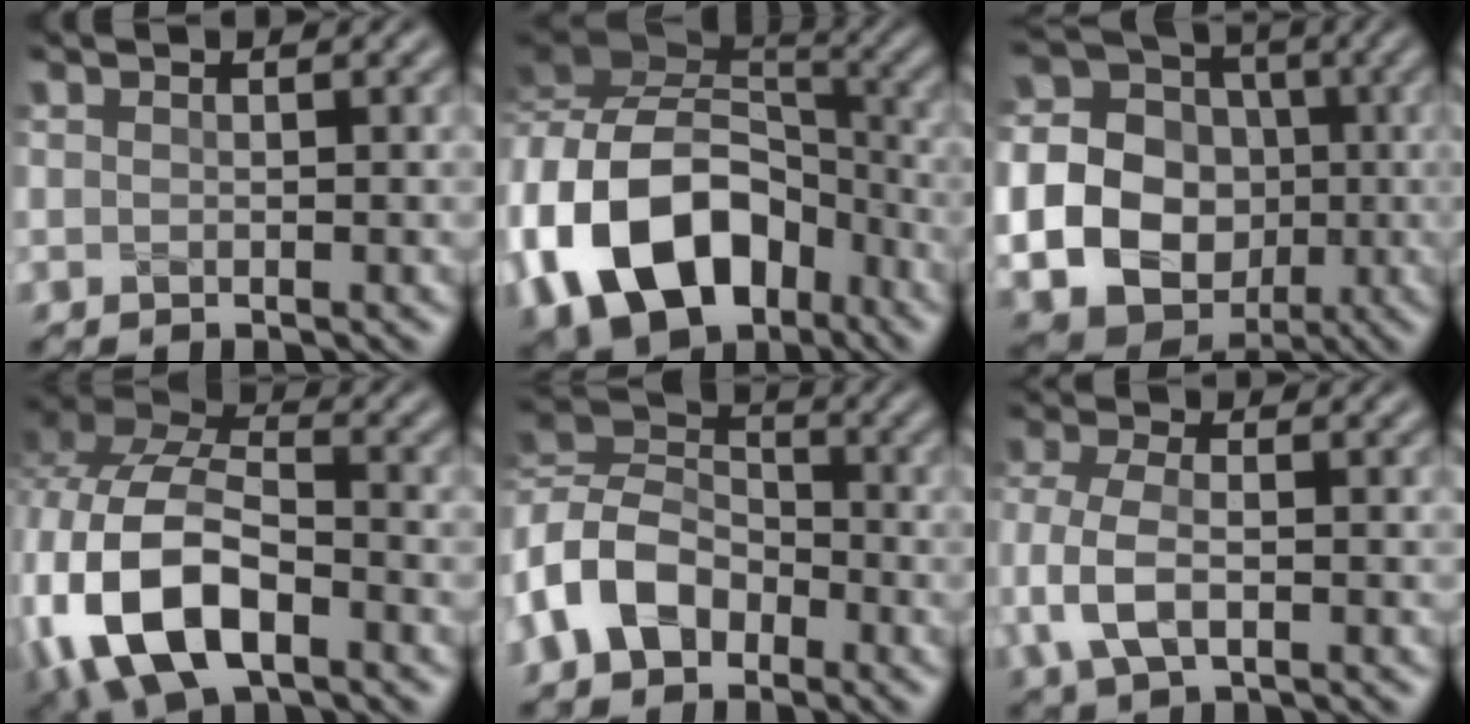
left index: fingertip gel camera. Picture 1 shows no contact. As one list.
[{"total": 13.8, "force": [-4.7, 9.5, 8.9], "torque": [-0.183, -0.012, -0.081]}, {"total": 21.6, "force": [-3.7, 20.3, 6.6], "torque": [-0.182, -0.020, -0.094]}, {"total": 12.4, "force": [-3.8, 7.2, 9.3], "torque": [-0.214, -0.016, -0.071]}, {"total": 7.1, "force": [-2.6, 5.1, 4.1], "torque": [-0.088, 0.011, -0.072]}, {"total": 4.7, "force": [-1.4, 2.6, 3.6], "torque": [-0.087, 0.001, -0.033]}]